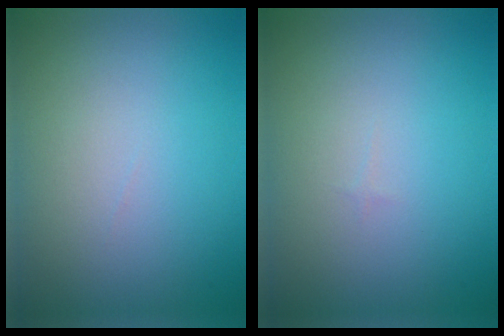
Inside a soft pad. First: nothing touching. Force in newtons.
{"total": 0.0}